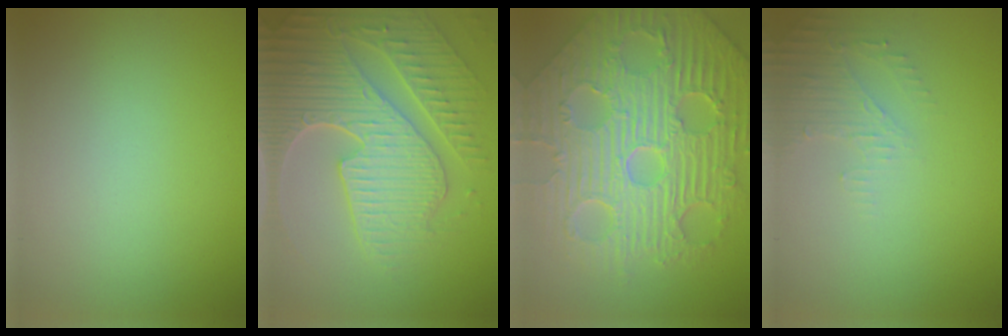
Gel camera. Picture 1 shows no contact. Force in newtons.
{"total": 8.8, "press": 6.4, "slide": 6.0}
{"total": 12.3, "press": 8.2, "slide": 9.2}
{"total": 2.2, "press": 2.1, "slide": 0.5}